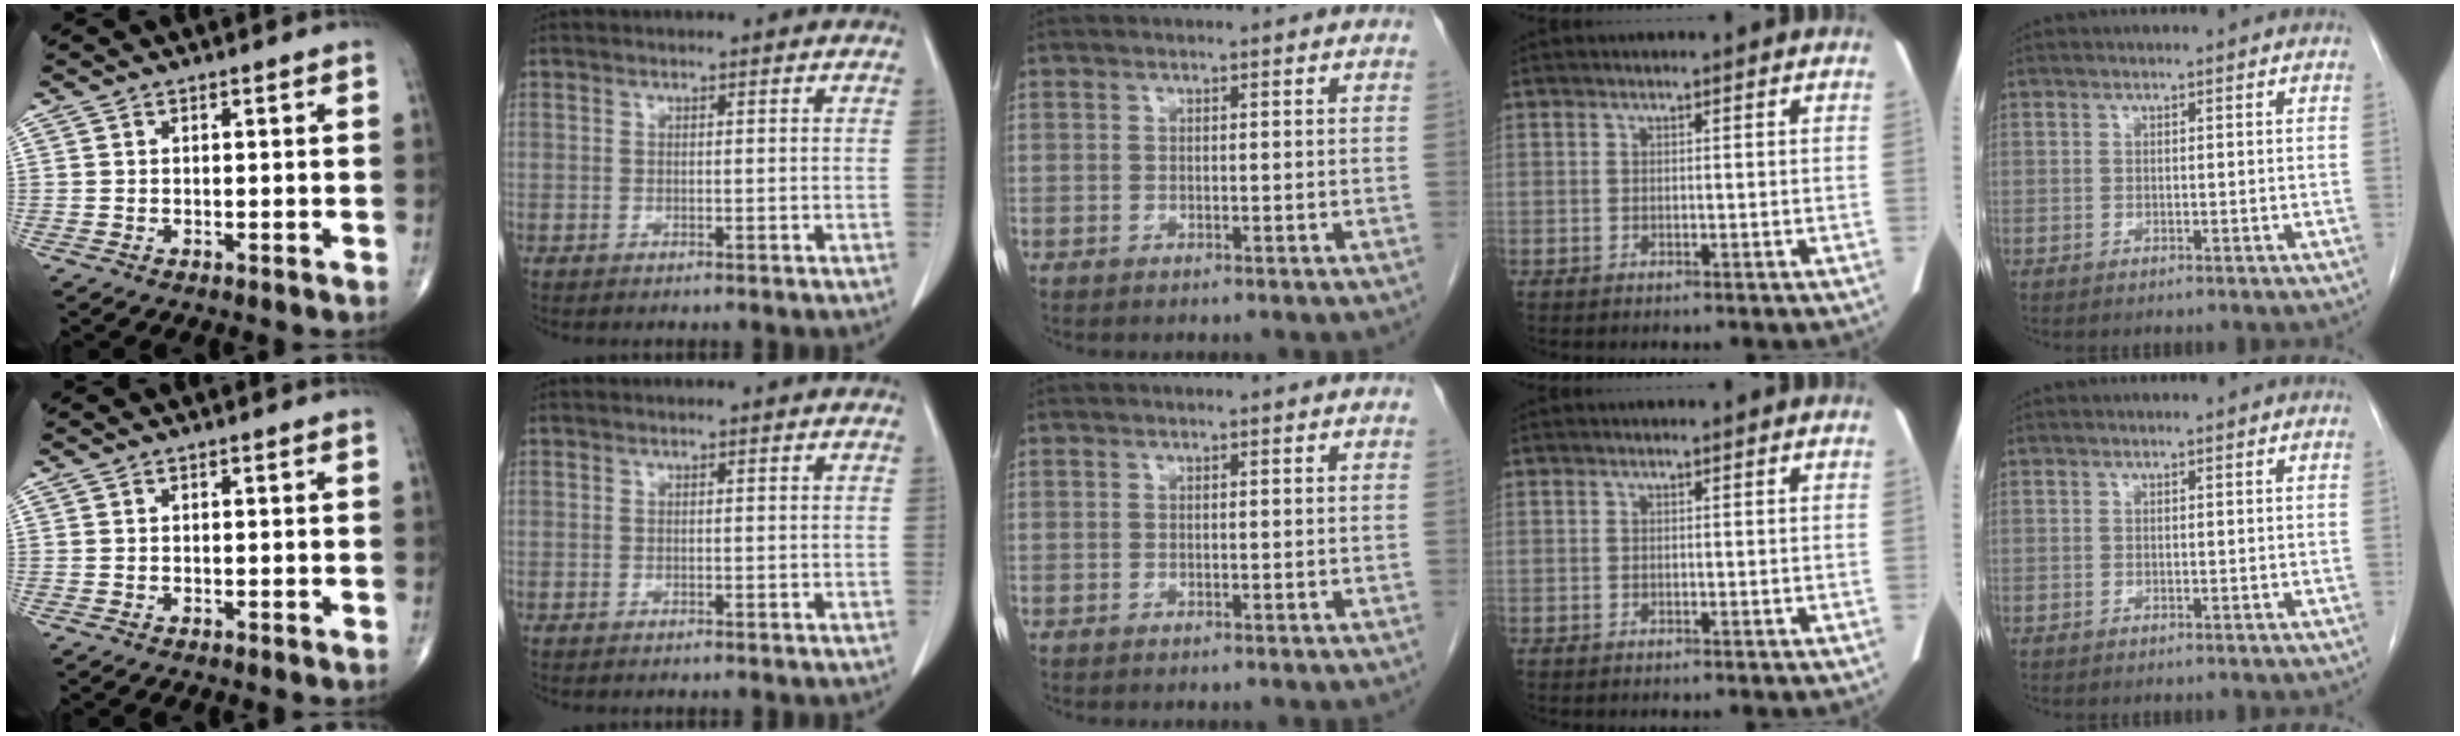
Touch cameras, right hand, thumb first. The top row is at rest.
{}